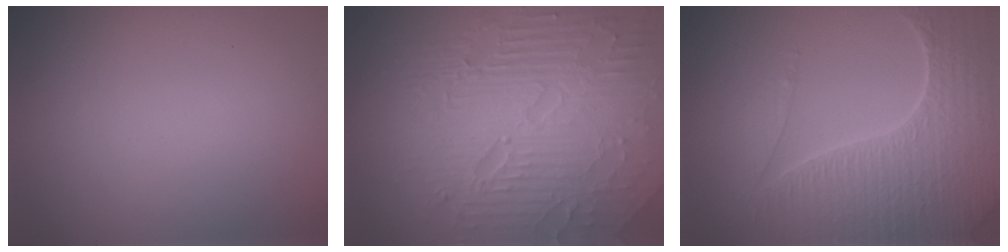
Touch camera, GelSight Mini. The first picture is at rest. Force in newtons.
{"total": 10.1, "press": 6.6, "slide": 7.6}
{"total": 7.5, "press": 5.5, "slide": 5.2}